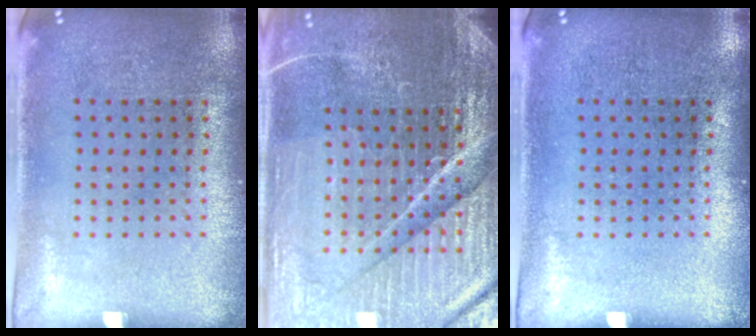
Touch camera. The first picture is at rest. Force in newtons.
{"total": 6.2, "press": 5.6, "slide": 2.7}
{"total": 0.0}